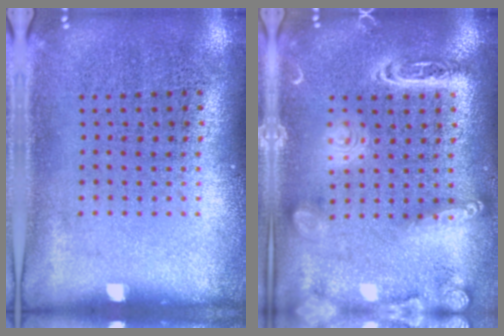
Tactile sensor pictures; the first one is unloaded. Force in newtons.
{"total": 2.1, "press": 2.1, "slide": 0.1}